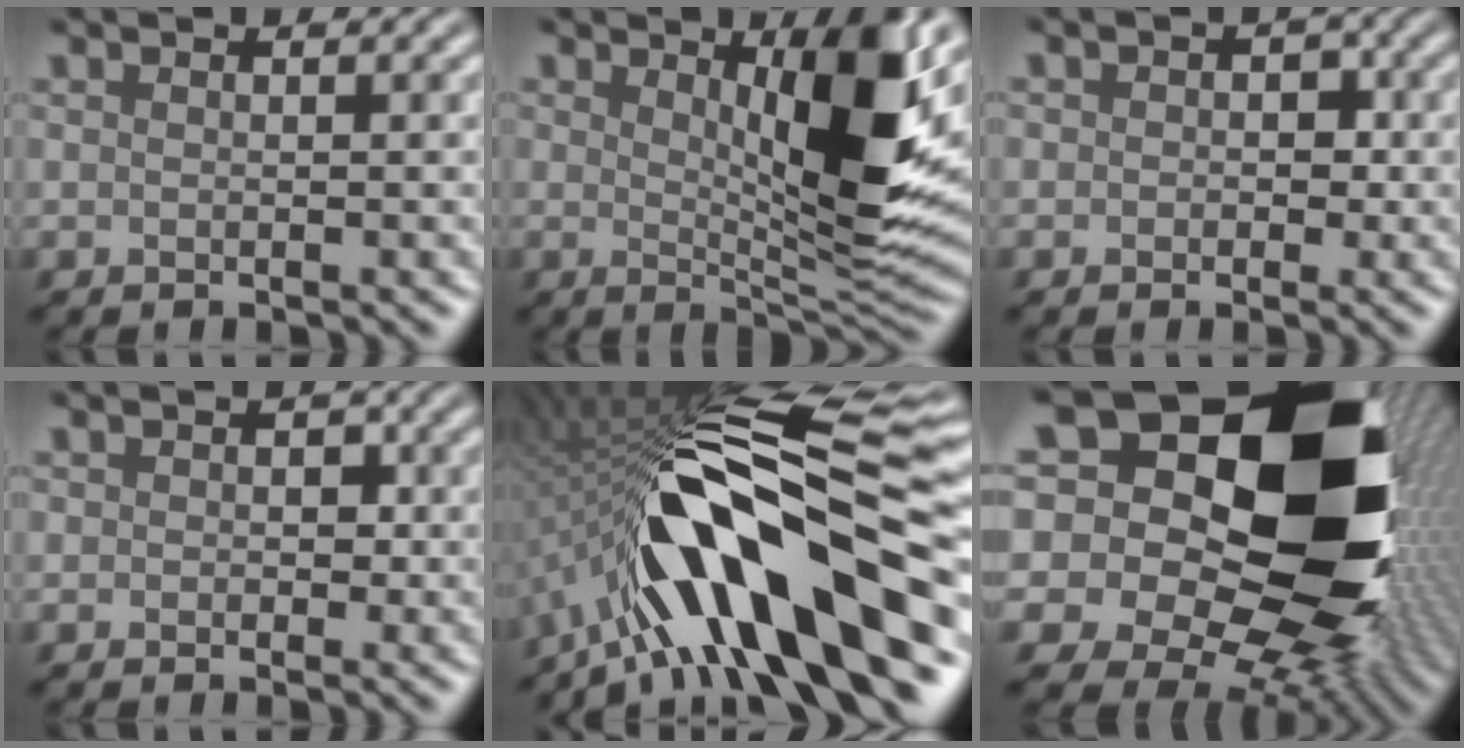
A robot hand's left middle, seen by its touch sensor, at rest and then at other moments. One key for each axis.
{"total": 6.9, "fx": 1.5, "fy": 0.7, "fz": 6.7, "tx": -0.119, "ty": -0.025, "tz": 0.065}
{"total": 1.2, "fx": -1.0, "fy": -0.1, "fz": -0.6, "tx": -0.006, "ty": -0.012, "tz": 0.013}
{"total": 1.3, "fx": -1.0, "fy": -0.3, "fz": -0.8, "tx": -0.002, "ty": -0.012, "tz": 0.014}
{"total": 14.1, "fx": -6.7, "fy": 3.4, "fz": 11.9, "tx": -0.197, "ty": 0.014, "tz": -0.080}
{"total": 22.4, "fx": 4.0, "fy": 17.0, "fz": 14.1, "tx": -0.253, "ty": 0.015, "tz": 0.061}